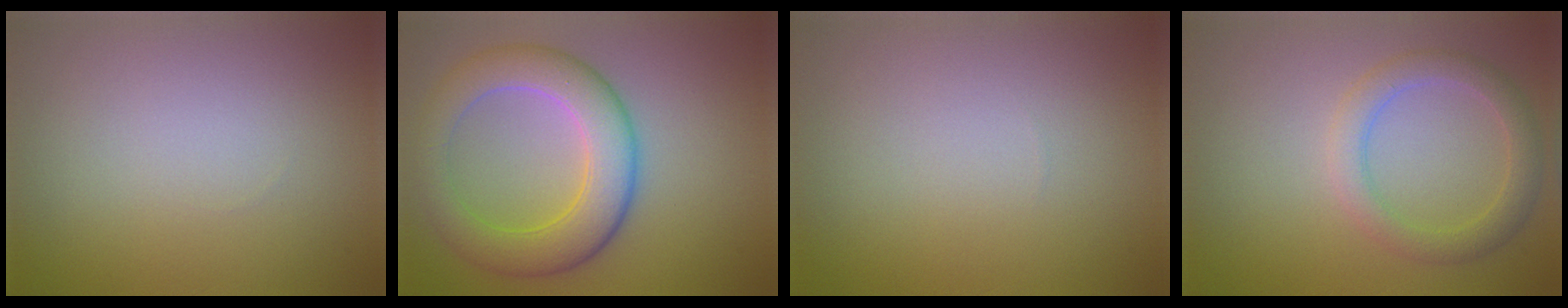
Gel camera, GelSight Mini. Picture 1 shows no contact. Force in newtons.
{"total": 6.6, "press": 6.6, "slide": 0.1}
{"total": 0.0}
{"total": 3.0, "press": 3.0, "slide": 0.2}